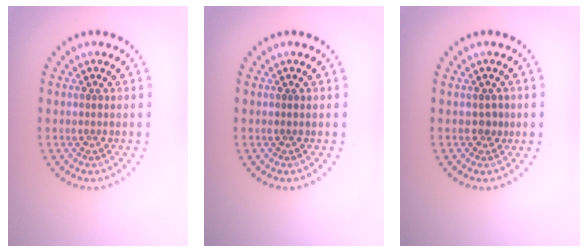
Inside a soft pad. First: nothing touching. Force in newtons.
{"total": 0.0}
{"total": 0.9, "press": 0.7, "slide": 0.5}